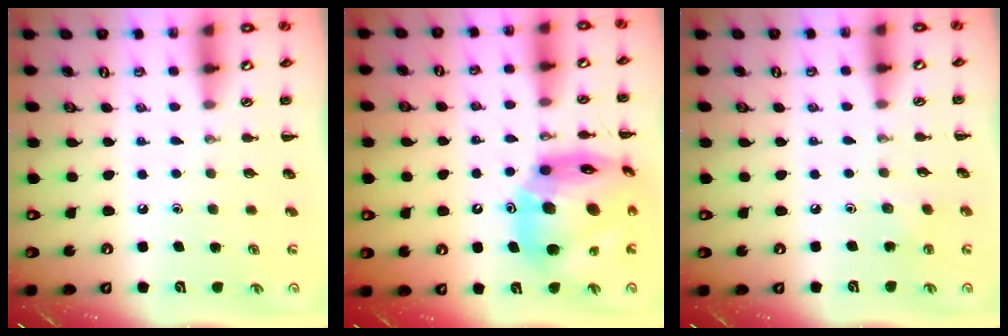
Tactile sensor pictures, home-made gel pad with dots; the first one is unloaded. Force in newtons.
{"total": 20.8, "press": 19.8, "slide": 6.2}
{"total": 2.6, "press": 2.5, "slide": 0.9}